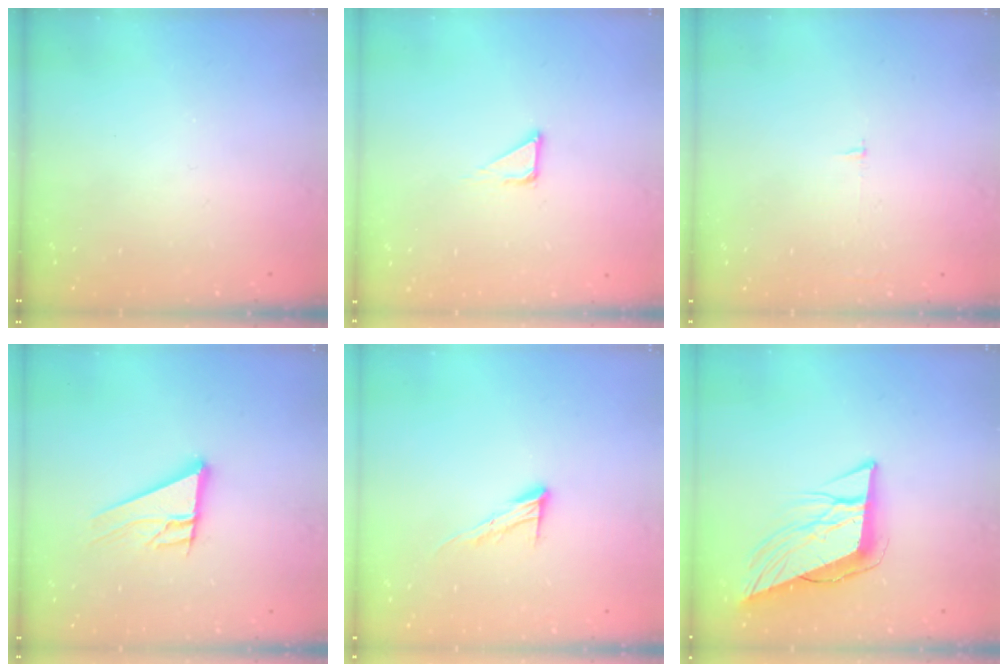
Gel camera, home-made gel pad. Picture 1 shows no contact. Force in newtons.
{"total": 3.5, "press": 3.5, "slide": 0.2}
{"total": 2.5, "press": 2.5, "slide": 0.2}
{"total": 11.4, "press": 11.3, "slide": 2.0}
{"total": 9.1, "press": 9.1, "slide": 0.6}
{"total": 11.1, "press": 10.3, "slide": 4.0}